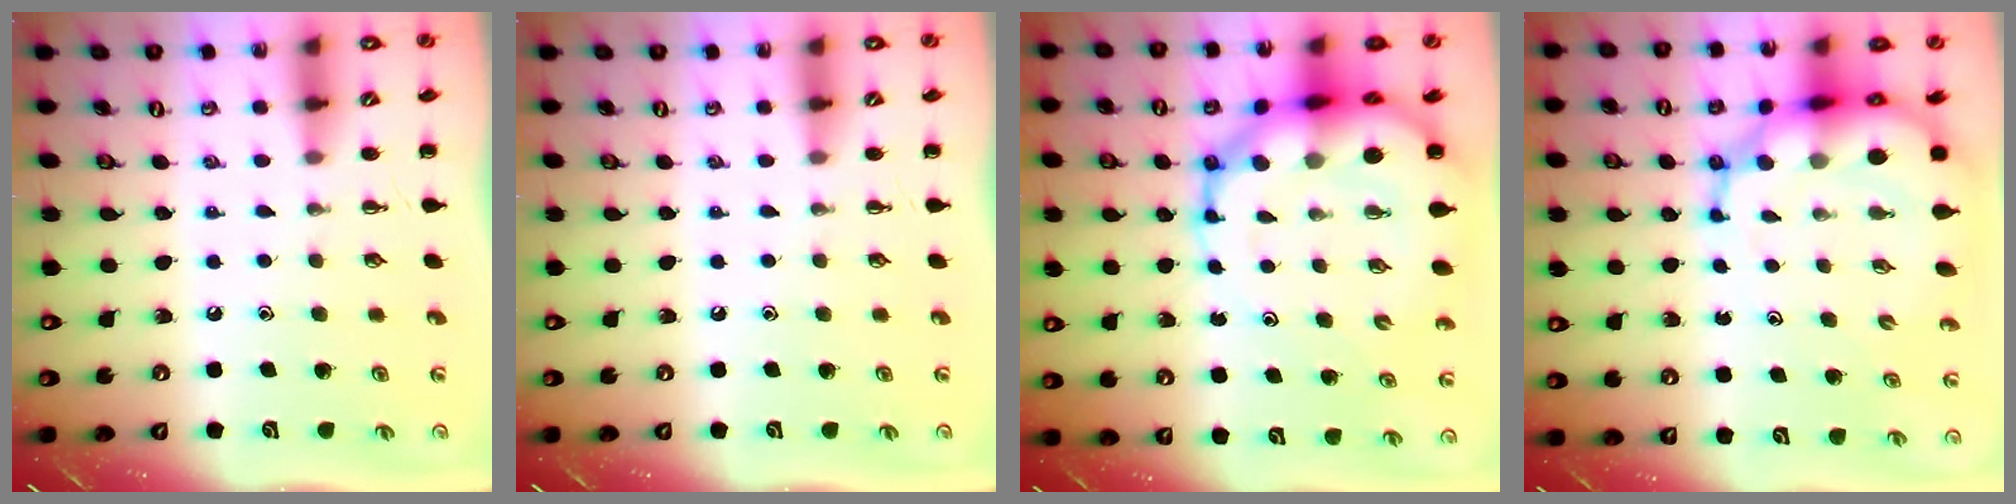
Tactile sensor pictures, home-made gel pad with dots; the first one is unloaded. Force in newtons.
{"total": 0.0}
{"total": 17.0, "press": 16.4, "slide": 4.4}
{"total": 12.1, "press": 11.8, "slide": 3.0}